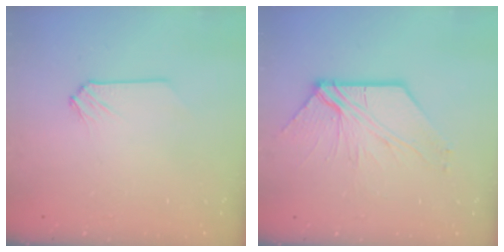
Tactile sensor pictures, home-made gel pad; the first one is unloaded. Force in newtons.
{"total": 7.3, "press": 7.3, "slide": 0.3}